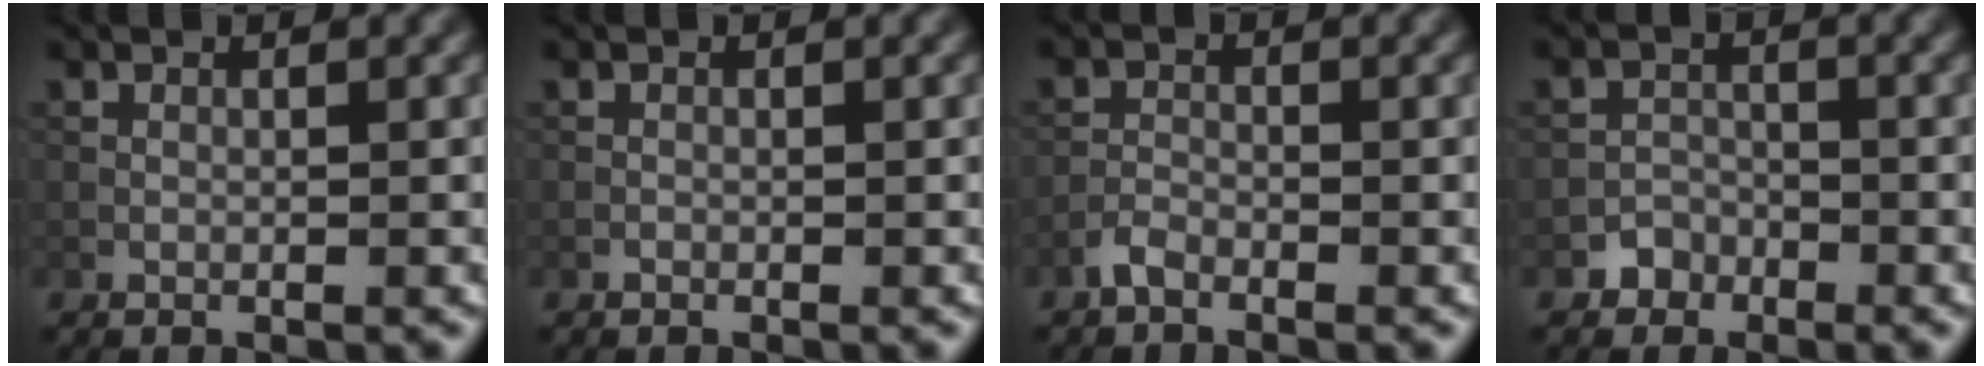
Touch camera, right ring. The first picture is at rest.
{"total": 0.0}
{"total": 1.3, "force": [-1.1, 0.4, 0.6], "torque": [-0.010, 0.005, -0.028]}
{"total": 1.5, "force": [-1.1, 1.1, 0.0], "torque": [0.011, 0.008, -0.019]}